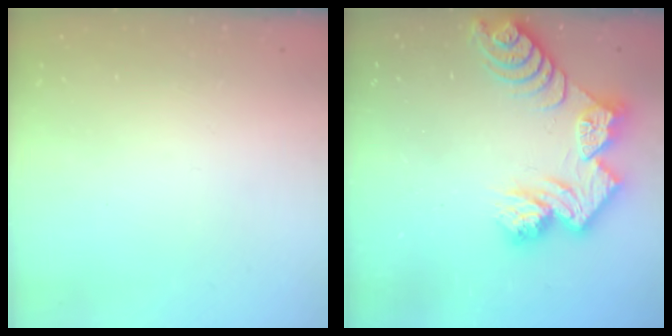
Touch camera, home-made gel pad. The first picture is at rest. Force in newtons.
{"total": 12.5, "press": 12.5, "slide": 1.1}